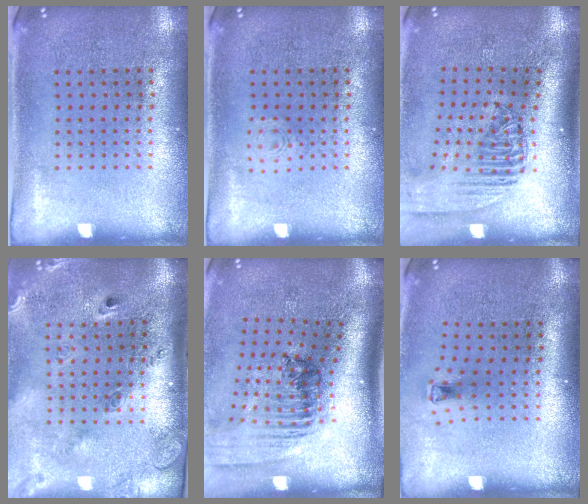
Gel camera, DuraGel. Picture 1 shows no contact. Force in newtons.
{"total": 0.7, "press": 0.6, "slide": 0.2}
{"total": 2.4, "press": 1.8, "slide": 1.5}
{"total": 2.8, "press": 1.9, "slide": 2.0}
{"total": 2.0, "press": 1.4, "slide": 1.4}
{"total": 0.7, "press": 0.3, "slide": 0.7}